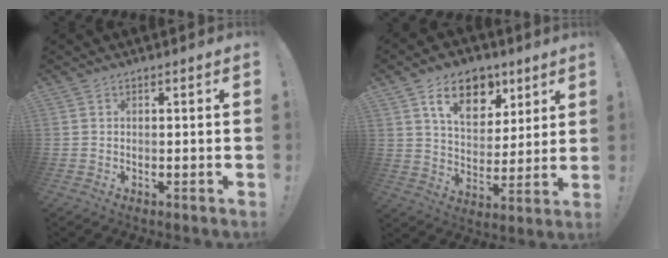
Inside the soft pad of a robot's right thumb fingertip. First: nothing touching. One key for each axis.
{"total": 14.5, "fx": 7.6, "fy": 9.3, "fz": 8.0, "tx": -0.116, "ty": -0.025, "tz": 0.137}